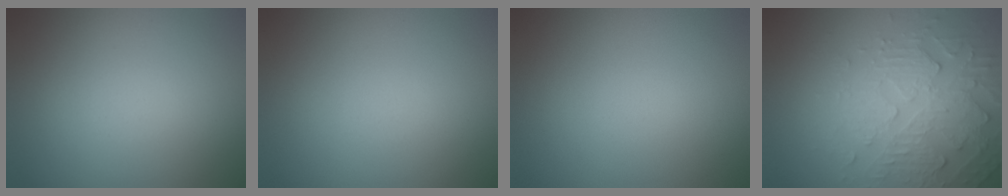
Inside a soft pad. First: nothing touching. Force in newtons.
{"total": 0.0}
{"total": 0.0}
{"total": 5.0, "press": 3.6, "slide": 3.5}